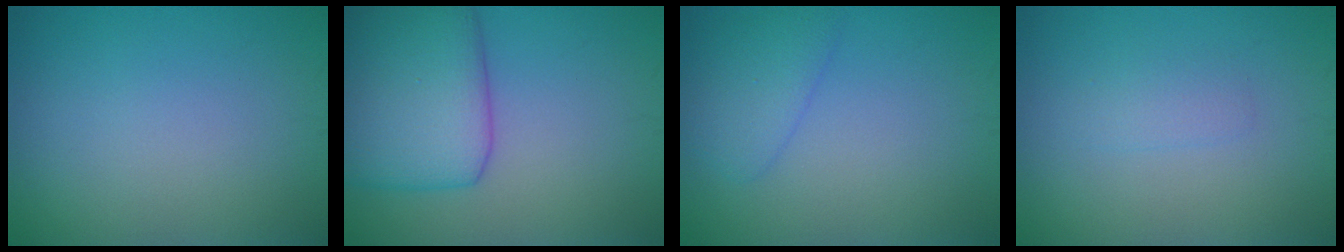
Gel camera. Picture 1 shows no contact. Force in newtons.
{"total": 7.7, "press": 7.6, "slide": 0.2}
{"total": 2.4, "press": 2.4, "slide": 0.1}
{"total": 1.1, "press": 1.1, "slide": 0.1}